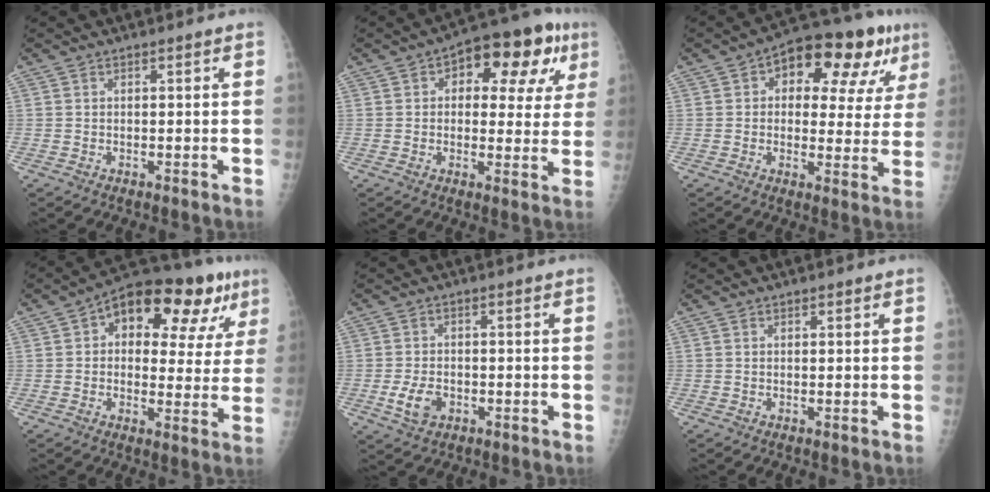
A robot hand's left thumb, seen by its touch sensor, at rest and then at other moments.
{"total": 15.5, "force": [5.8, 8.2, 11.8], "torque": [-0.101, 0.014, 0.066]}
{"total": 16.8, "force": [7.2, 8.6, 12.5], "torque": [-0.120, 0.010, 0.092]}
{"total": 19.1, "force": [8.3, 9.6, 14.3], "torque": [-0.151, 0.017, 0.110]}
{"total": 4.8, "force": [-1.6, 3.3, 3.2], "torque": [-0.057, 0.002, -0.026]}
{"total": 0.6, "force": [0.4, 0.3, 0.2], "torque": [0.000, -0.003, 0.004]}